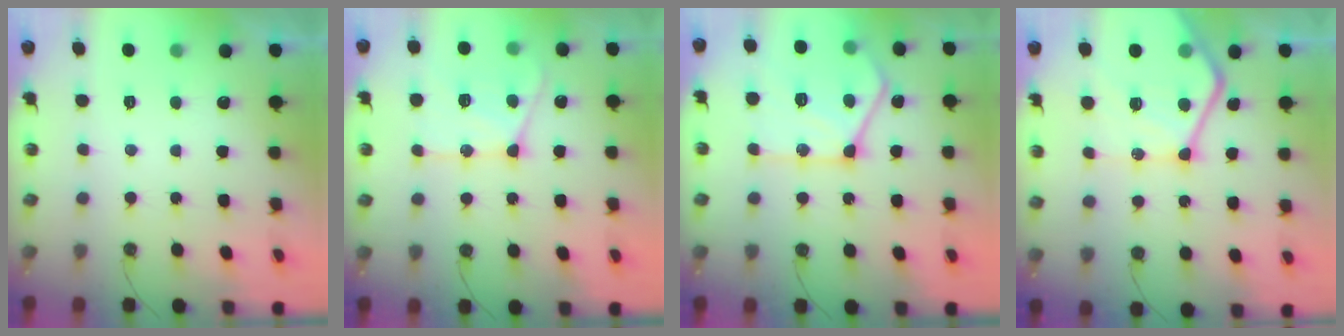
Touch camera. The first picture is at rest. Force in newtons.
{"total": 16.5, "press": 16.4, "slide": 1.7}
{"total": 19.3, "press": 19.2, "slide": 2.1}
{"total": 22.6, "press": 22.5, "slide": 2.4}